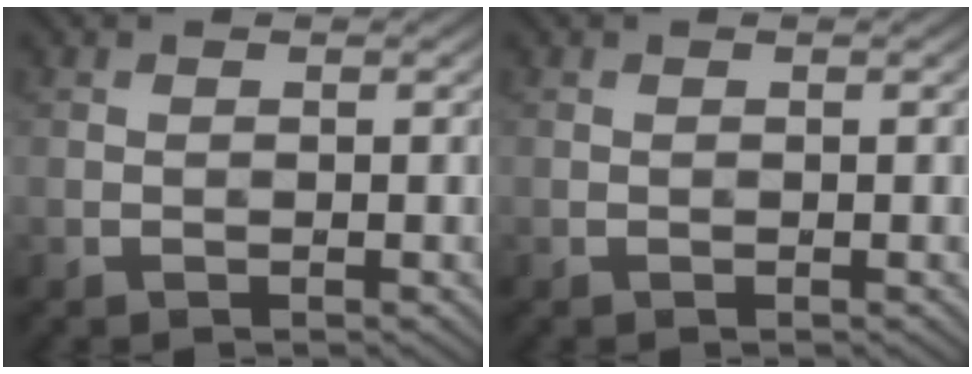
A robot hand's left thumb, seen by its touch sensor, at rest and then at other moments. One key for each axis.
{"total": 0.0}